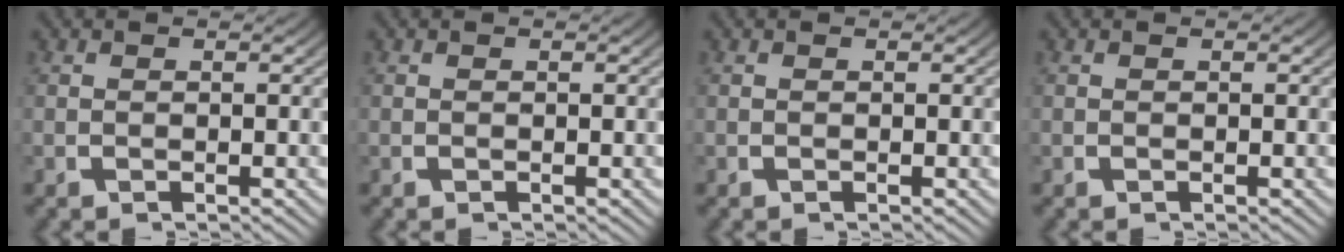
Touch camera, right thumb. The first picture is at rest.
{"total": 0.0}
{"total": 0.0}
{"total": 0.0}